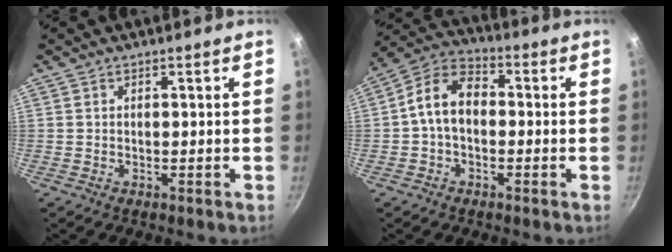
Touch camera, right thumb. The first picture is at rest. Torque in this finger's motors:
{"motor_torque": [0.76, 1.10, 1.14, -0.82, 0.06]}